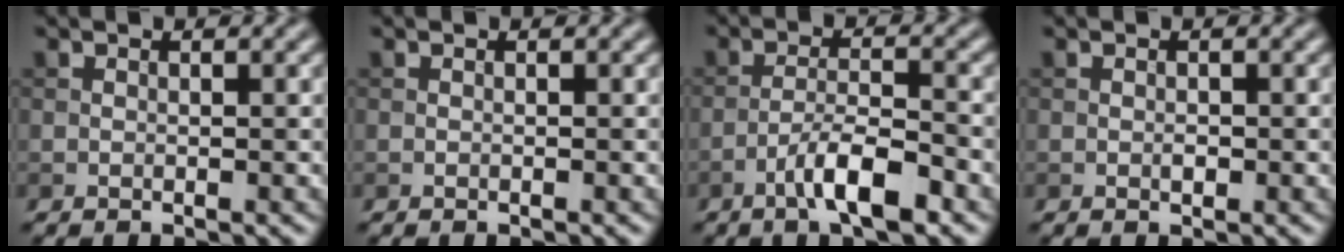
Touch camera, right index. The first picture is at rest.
{"total": 0.0}
{"total": 5.0, "force": [-3.0, 1.1, 3.8], "torque": [-0.069, 0.009, -0.056]}
{"total": 0.6, "force": [-0.1, 0.4, 0.5], "torque": [-0.007, 0.000, -0.002]}